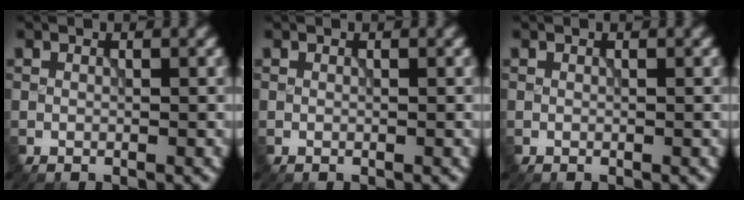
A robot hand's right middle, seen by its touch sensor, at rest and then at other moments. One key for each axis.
{"total": 0.0}
{"total": 0.0}